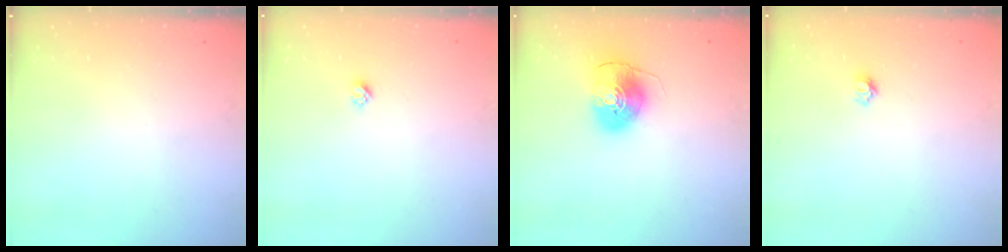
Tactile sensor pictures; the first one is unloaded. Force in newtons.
{"total": 2.4, "press": 2.4, "slide": 0.2}
{"total": 8.6, "press": 8.5, "slide": 1.1}
{"total": 4.4, "press": 4.4, "slide": 0.4}